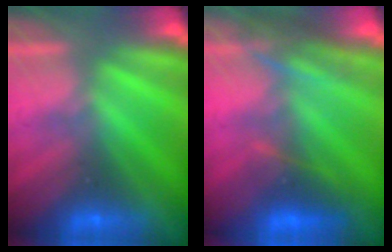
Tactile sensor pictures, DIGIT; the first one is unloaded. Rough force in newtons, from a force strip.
{"total": 3.6}